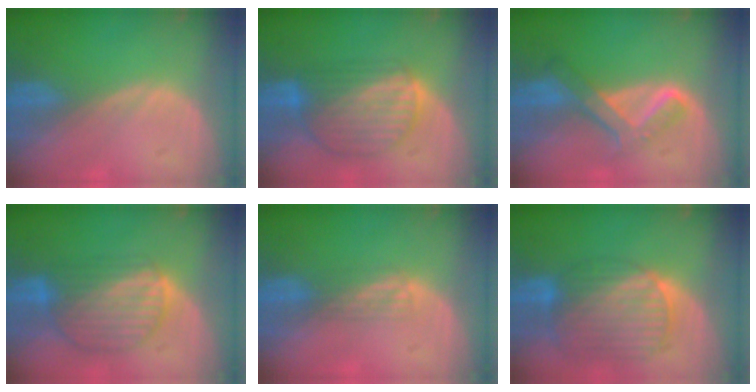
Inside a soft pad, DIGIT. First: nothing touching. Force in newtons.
{"total": 8.7, "press": 7.7, "slide": 4.1}
{"total": 6.7, "press": 5.7, "slide": 3.6}
{"total": 8.8, "press": 7.8, "slide": 4.2}
{"total": 2.2, "press": 1.8, "slide": 1.2}
{"total": 10.5, "press": 8.8, "slide": 5.6}